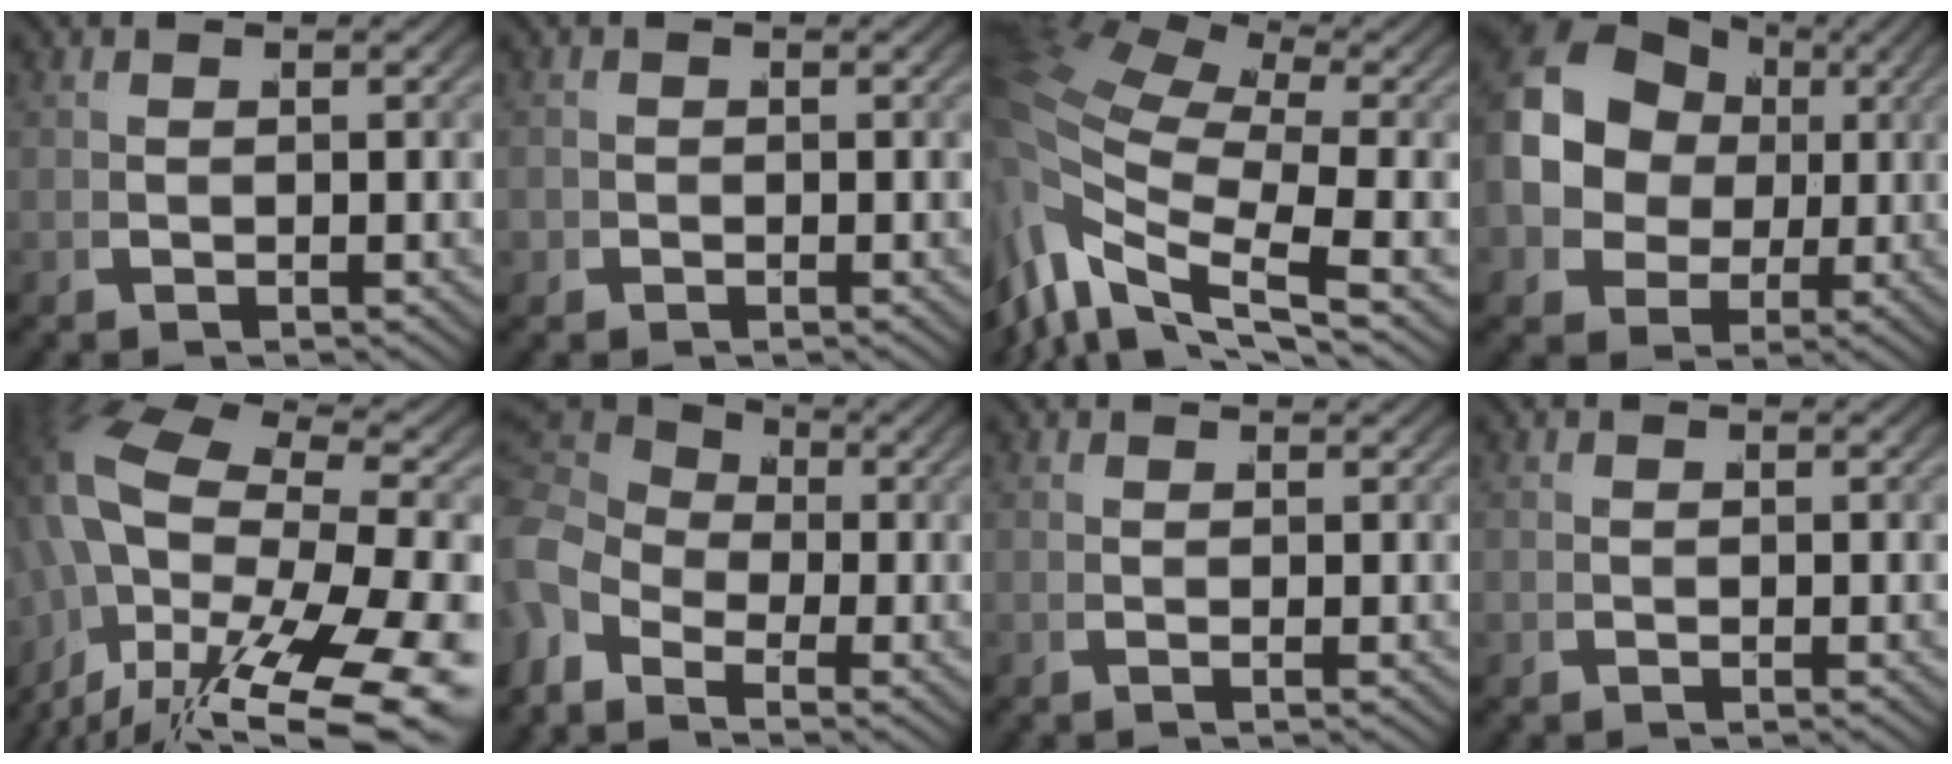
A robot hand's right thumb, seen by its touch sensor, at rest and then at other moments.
{"total": 1.6, "force": [-0.5, 1.4, 0.4], "torque": [-0.008, -0.003, -0.011]}
{"total": 9.7, "force": [1.1, 5.9, 7.7], "torque": [-0.174, -0.004, 0.014]}
{"total": 12.4, "force": [0.7, 10.3, 7.0], "torque": [-0.173, -0.045, 0.016]}
{"total": 13.2, "force": [-4.3, 7.4, 10.1], "torque": [-0.206, -0.052, -0.041]}
{"total": 4.9, "force": [1.5, 3.2, 3.5], "torque": [-0.039, 0.022, 0.004]}
{"total": 0.9, "force": [0.3, -0.8, -0.2], "torque": [0.008, 0.007, 0.001]}
{"total": 0.5, "force": [-0.2, 0.5, 0.0], "torque": [-0.002, 0.000, -0.007]}